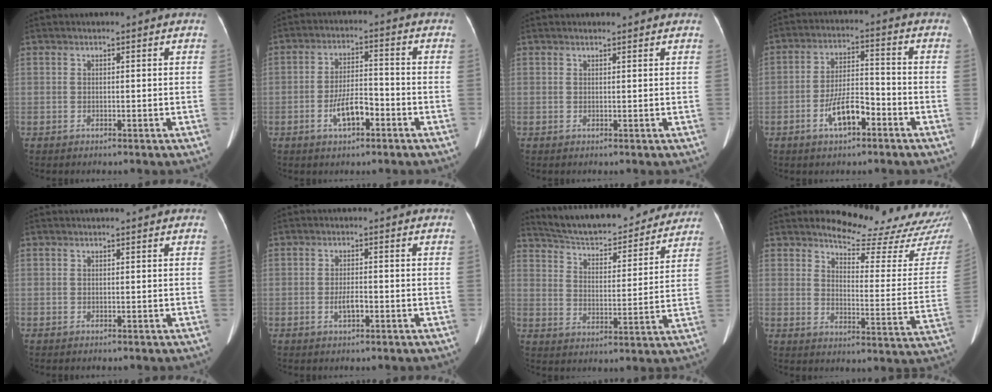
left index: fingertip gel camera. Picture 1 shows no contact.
{"total": 5.8, "force": [-2.7, 2.2, 4.7], "torque": [-0.092, 0.008, -0.048]}
{"total": 1.5, "force": [1.4, 0.4, 0.3], "torque": [-0.008, 0.013, 0.017]}
{"total": 7.1, "force": [-3.7, 2.5, 5.6], "torque": [-0.110, 0.010, -0.065]}
{"total": 1.3, "force": [1.2, 0.0, 0.3], "torque": [-0.009, 0.012, 0.016]}
{"total": 2.3, "force": [-0.8, 0.7, 2.0], "torque": [-0.037, 0.001, -0.014]}
{"total": 23.8, "force": [21.5, 5.9, 8.4], "torque": [-0.133, 0.006, 0.292]}
{"total": 20.6, "force": [19.7, 2.8, 5.2], "torque": [-0.054, -0.119, 0.220]}